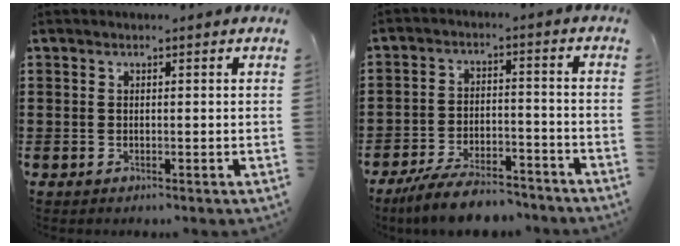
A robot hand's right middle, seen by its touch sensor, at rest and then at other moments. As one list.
[{"total": 7.4, "force": [-6.7, 1.5, 2.7], "torque": [-0.054, 0.009, -0.129]}]